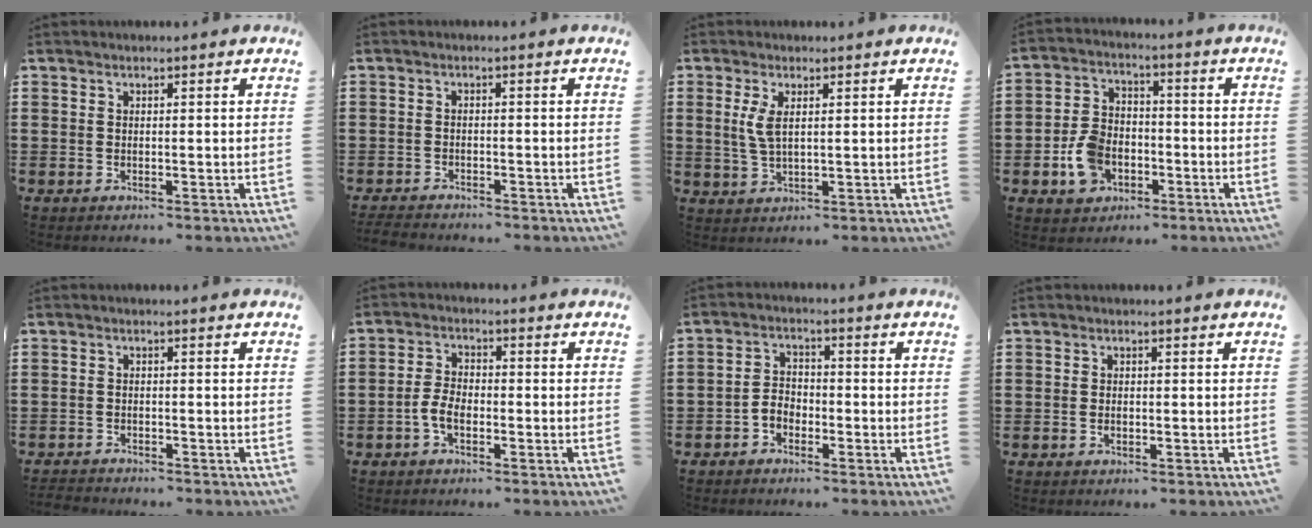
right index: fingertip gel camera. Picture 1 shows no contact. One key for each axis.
{"total": 1.7, "fx": -1.7, "fy": 0.3, "fz": 0.1, "tx": -0.014, "ty": -0.002, "tz": -0.039}
{"total": 3.9, "fx": 1.0, "fy": 1.3, "fz": 3.6, "tx": -0.088, "ty": 0.000, "tz": 0.011}
{"total": 6.8, "fx": -2.7, "fy": 5.0, "fz": 3.7, "tx": -0.095, "ty": 0.012, "tz": -0.054}
{"total": 1.4, "fx": -1.3, "fy": 0.2, "fz": -0.1, "tx": -0.004, "ty": 0.002, "tz": -0.030}
{"total": 3.8, "fx": -1.6, "fy": 1.9, "fz": 2.9, "tx": -0.071, "ty": -0.003, "tz": -0.035}
{"total": 2.7, "fx": -1.7, "fy": 1.8, "fz": 1.1, "tx": -0.032, "ty": 0.004, "tz": -0.039}
{"total": 0.9, "fx": -0.4, "fy": 0.5, "fz": 0.6, "tx": -0.013, "ty": -0.003, "tz": -0.006}